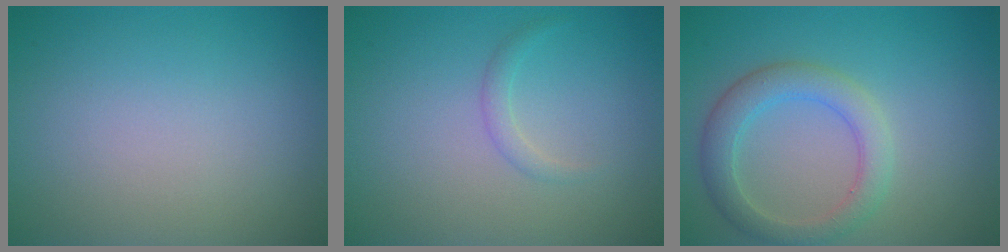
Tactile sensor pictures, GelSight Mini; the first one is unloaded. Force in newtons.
{"total": 1.0, "press": 1.0, "slide": 0.1}
{"total": 3.7, "press": 3.6, "slide": 0.2}